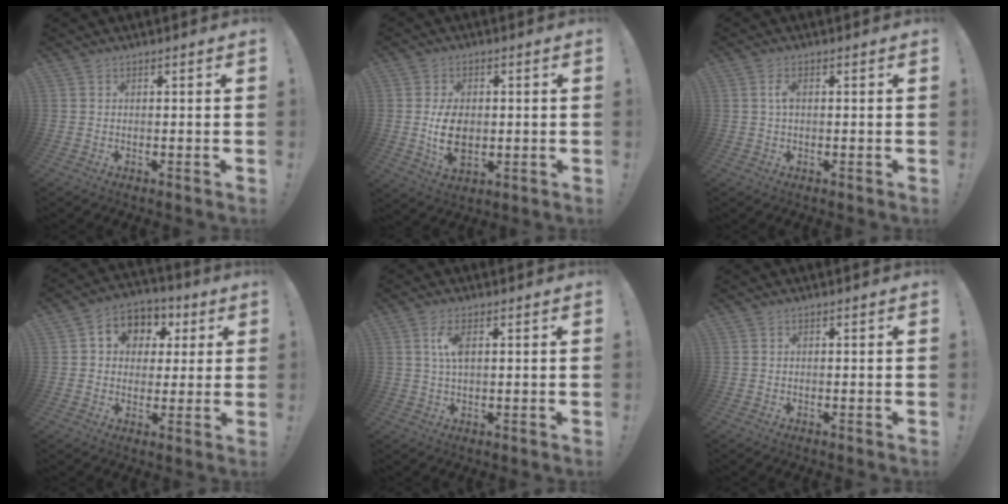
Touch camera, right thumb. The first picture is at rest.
{"total": 10.0, "force": [-0.7, 6.4, 7.6], "torque": [-0.132, -0.007, -0.012]}
{"total": 2.7, "force": [0.3, 1.2, 2.4], "torque": [-0.041, 0.004, 0.001]}
{"total": 8.5, "force": [1.7, 7.8, 3.1], "torque": [-0.038, -0.005, 0.037]}
{"total": 5.1, "force": [1.3, 2.0, 4.5], "torque": [-0.083, -0.003, 0.016]}
{"total": 0.0}